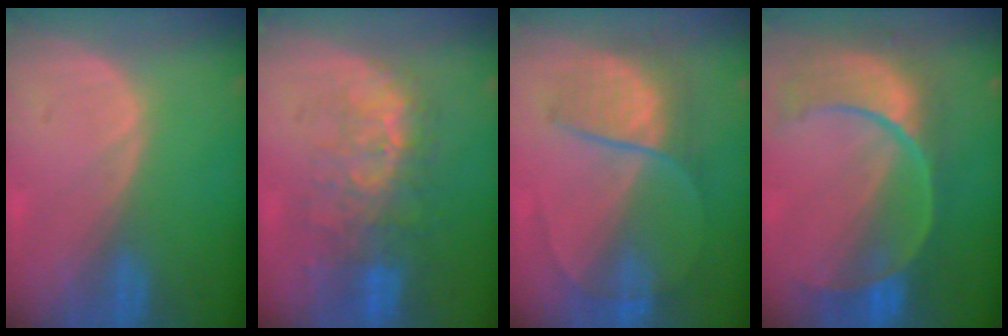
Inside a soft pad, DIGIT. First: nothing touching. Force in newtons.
{"total": 9.8, "press": 8.3, "slide": 5.1}
{"total": 6.8, "press": 6.6, "slide": 1.6}
{"total": 11.1, "press": 9.3, "slide": 6.1}